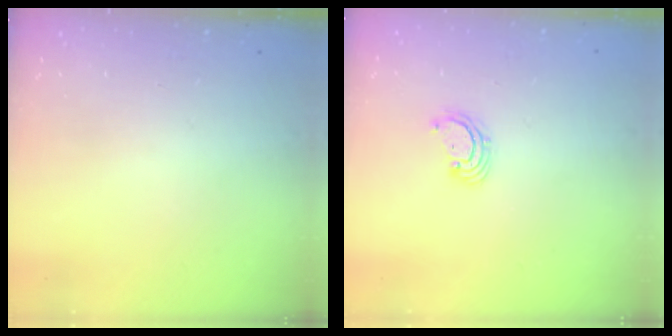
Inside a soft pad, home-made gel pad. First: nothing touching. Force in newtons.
{"total": 3.1, "press": 3.1, "slide": 0.1}